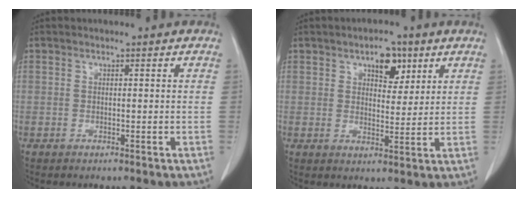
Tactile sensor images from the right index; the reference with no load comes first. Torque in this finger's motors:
{"motor_torque": [0.25, 0.30, 0.04, 0.02]}